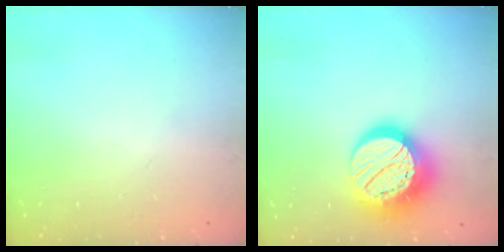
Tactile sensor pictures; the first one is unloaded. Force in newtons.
{"total": 19.5, "press": 19.4, "slide": 1.4}